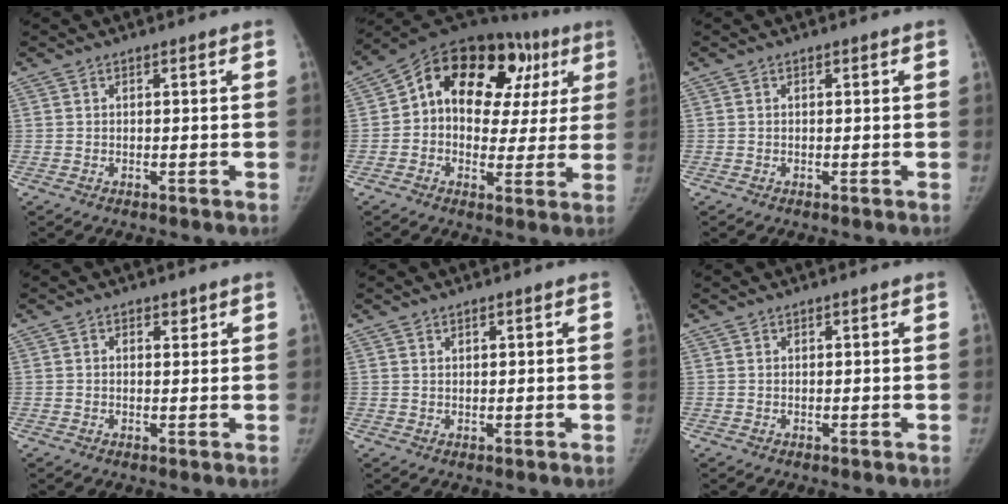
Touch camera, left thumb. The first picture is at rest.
{"total": 22.4, "force": [7.0, 14.6, 15.5], "torque": [-0.176, 0.051, 0.102]}
{"total": 0.0}
{"total": 1.4, "force": [0.8, 0.9, 0.7], "torque": [0.000, -0.003, 0.009]}
{"total": 0.8, "force": [0.7, 0.3, 0.3], "torque": [-0.001, -0.005, 0.011]}
{"total": 0.0}